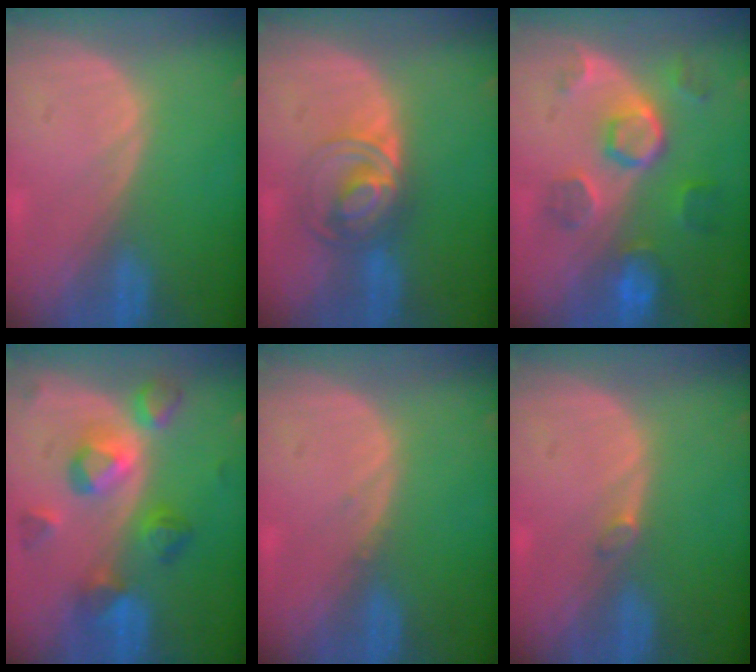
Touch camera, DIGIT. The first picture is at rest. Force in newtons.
{"total": 6.8, "press": 5.9, "slide": 3.3}
{"total": 8.6, "press": 7.7, "slide": 4.0}
{"total": 8.1, "press": 8.1, "slide": 0.3}
{"total": 0.5, "press": 0.5, "slide": 0.2}
{"total": 0.9, "press": 0.9, "slide": 0.3}